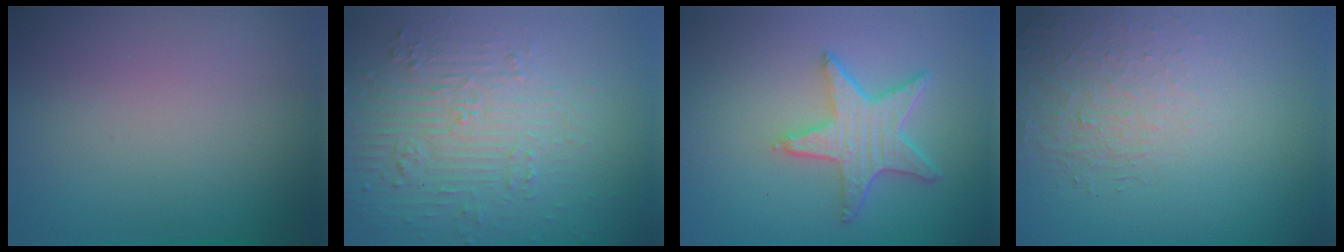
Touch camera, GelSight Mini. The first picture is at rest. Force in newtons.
{"total": 5.4, "press": 3.5, "slide": 4.1}
{"total": 5.1, "press": 4.0, "slide": 3.1}
{"total": 1.5, "press": 0.8, "slide": 1.3}